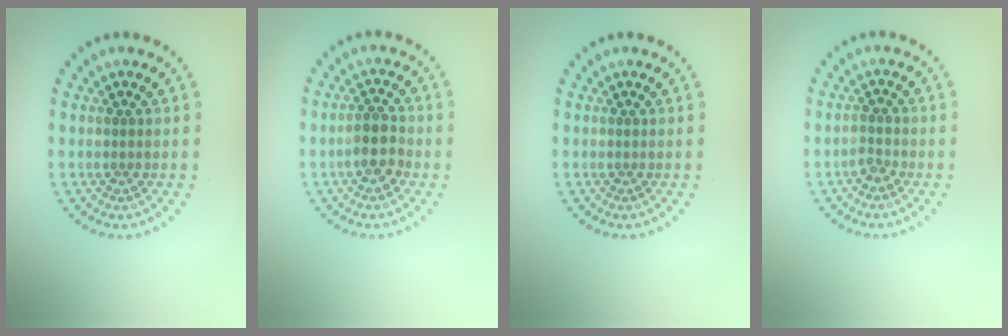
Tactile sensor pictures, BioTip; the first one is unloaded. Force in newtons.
{"total": 2.4, "press": 2.2, "slide": 1.0}
{"total": 0.0}
{"total": 1.1, "press": 0.8, "slide": 0.7}